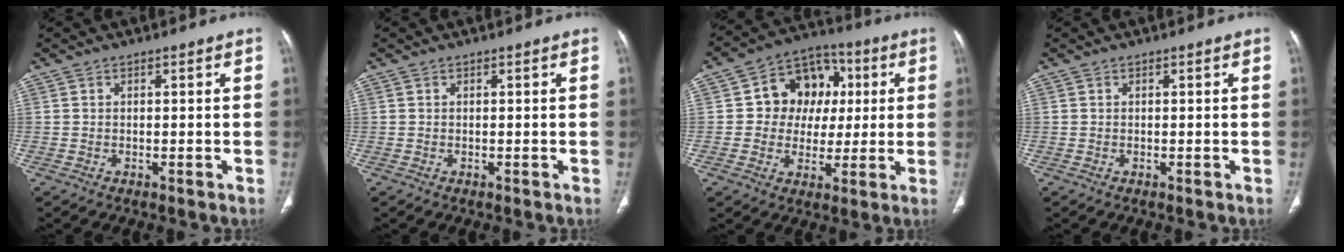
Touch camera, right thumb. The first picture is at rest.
{"total": 0.0}
{"total": 13.0, "force": [1.9, 11.0, 6.7], "torque": [-0.048, 0.014, 0.025]}
{"total": 0.0}